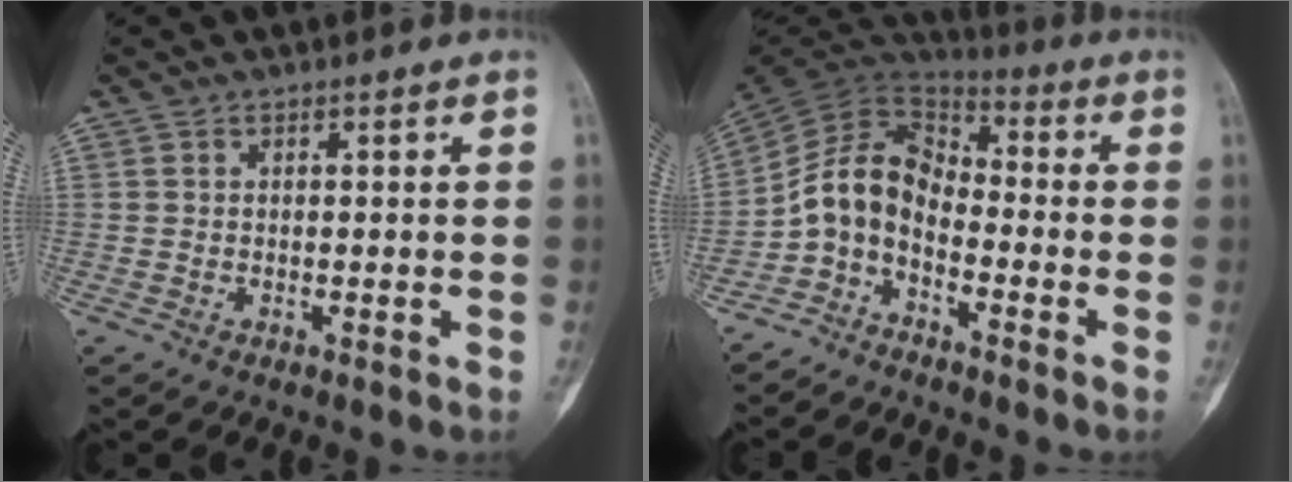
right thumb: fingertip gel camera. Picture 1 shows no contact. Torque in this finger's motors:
{"motor_torque": [0.39, 0.32, 0.44, -0.44, 0.11]}